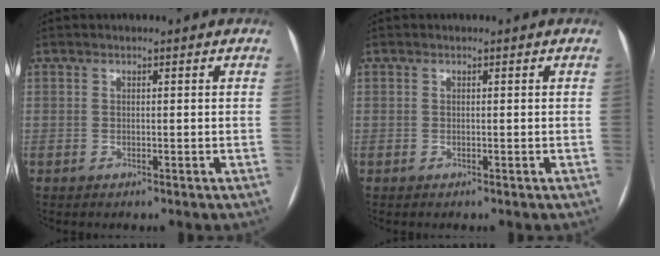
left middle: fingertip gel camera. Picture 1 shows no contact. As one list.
[{"total": 0.0}]